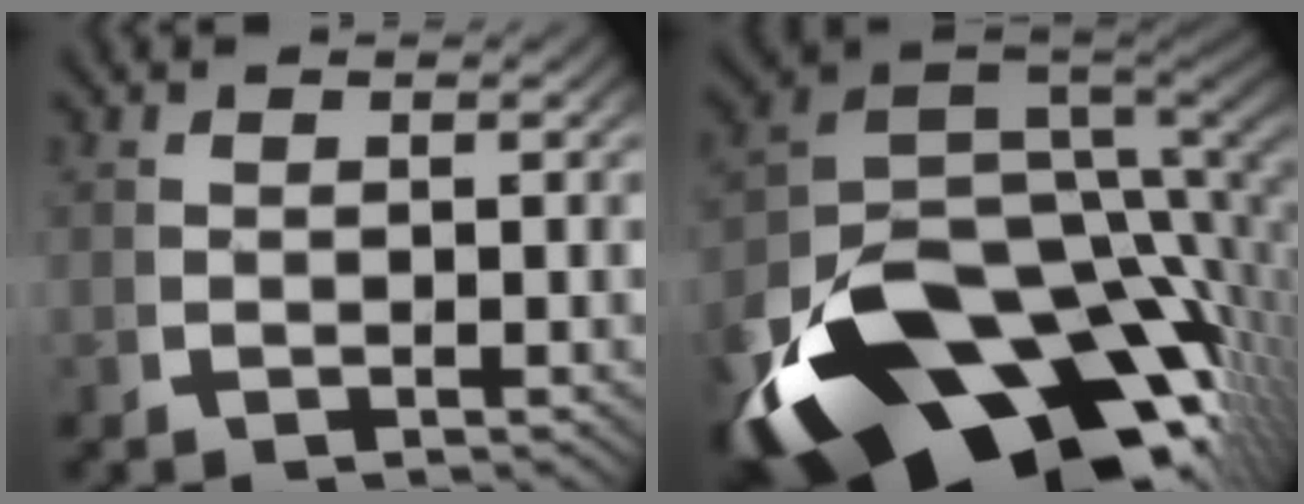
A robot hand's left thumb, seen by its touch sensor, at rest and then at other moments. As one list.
[{"total": 25.3, "force": [-6.3, 14.6, 19.7], "torque": [-0.351, -0.062, -0.071]}]